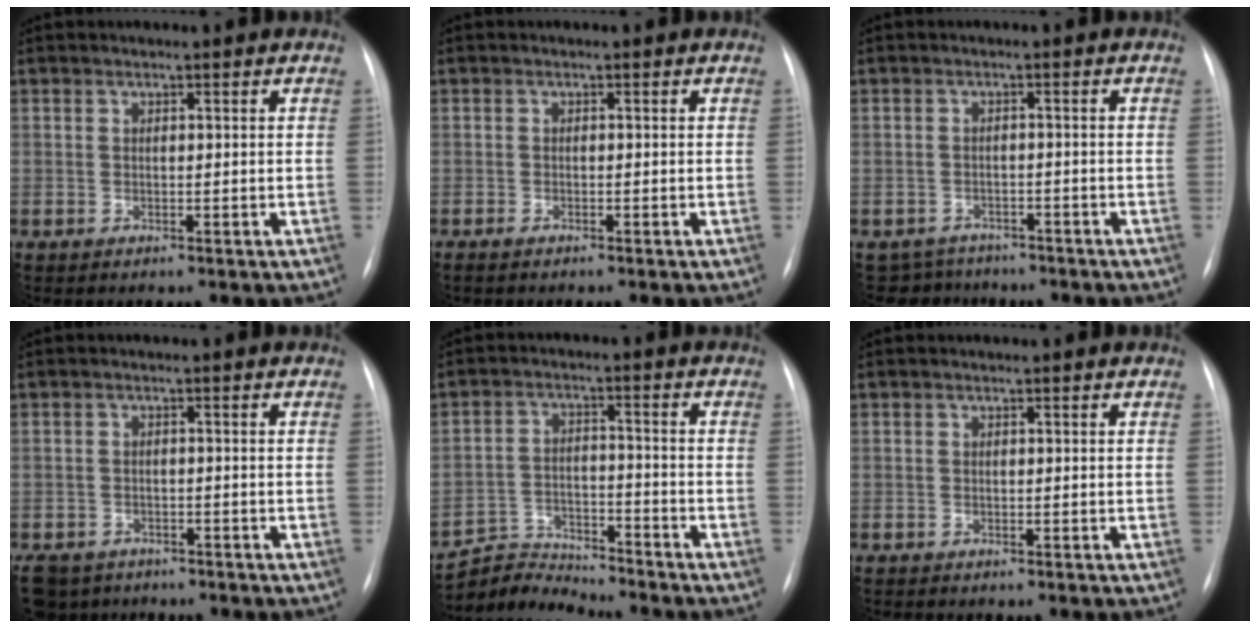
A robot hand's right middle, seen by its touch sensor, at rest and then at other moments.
{"total": 0.7, "force": [-0.6, 0.0, 0.4], "torque": [-0.012, -0.002, -0.013]}
{"total": 4.6, "force": [-3.9, 2.3, -0.7], "torque": [0.015, 0.012, -0.057]}
{"total": 8.2, "force": [-6.4, 4.7, 2.0], "torque": [-0.052, -0.009, -0.098]}
{"total": 7.0, "force": [-6.8, -0.2, -1.5], "torque": [0.020, 0.010, -0.121]}
{"total": 0.6, "force": [-0.6, 0.1, 0.2], "torque": [-0.003, -0.001, -0.008]}